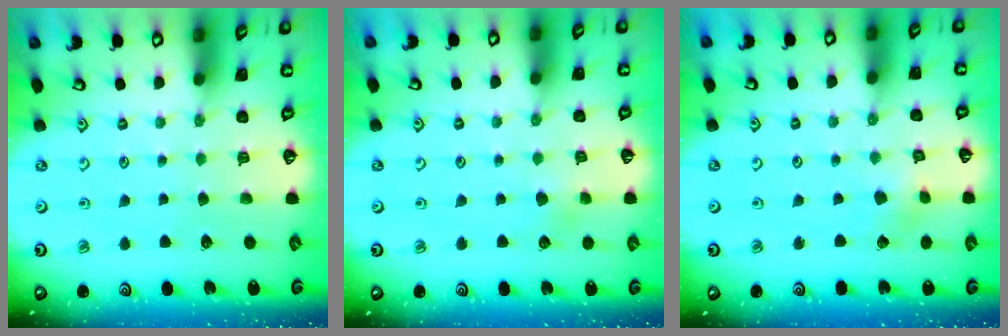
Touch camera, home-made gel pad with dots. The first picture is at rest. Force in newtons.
{"total": 3.6, "press": 3.5, "slide": 0.5}
{"total": 2.4, "press": 2.4, "slide": 0.2}